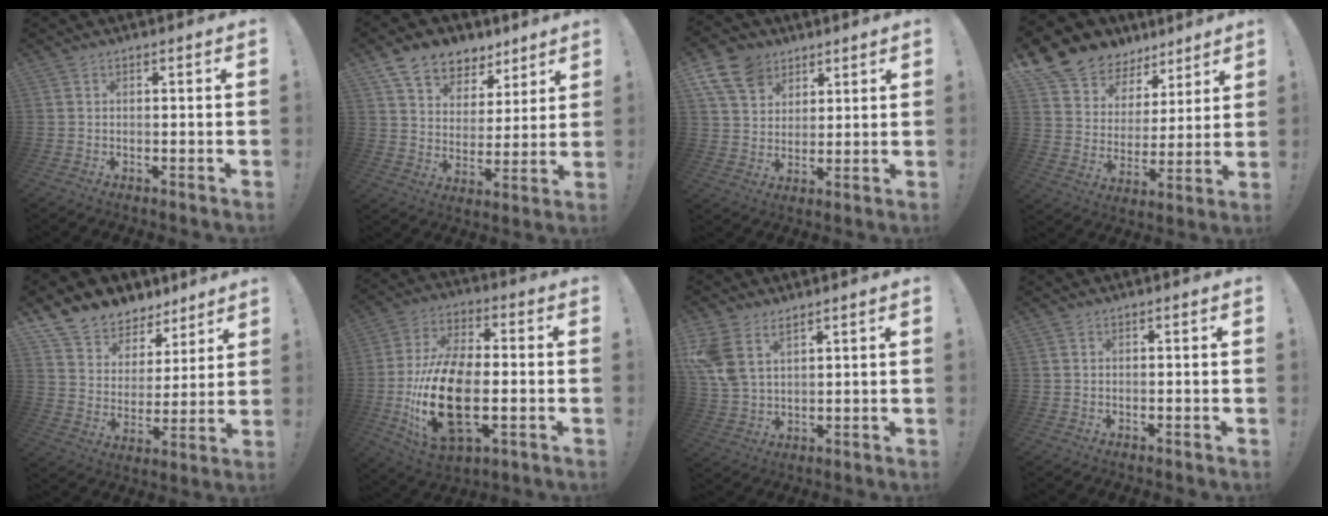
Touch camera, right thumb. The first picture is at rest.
{"total": 11.1, "force": [7.9, 7.1, 3.1], "torque": [-0.062, -0.053, 0.153]}
{"total": 12.0, "force": [7.1, 8.4, 4.7], "torque": [-0.085, -0.035, 0.142]}
{"total": 12.0, "force": [8.6, 8.0, 2.5], "torque": [-0.052, -0.072, 0.170]}
{"total": 10.3, "force": [8.2, 6.2, 1.6], "torque": [-0.045, -0.066, 0.157]}
{"total": 21.7, "force": [-3.9, 11.6, 18.0], "torque": [-0.353, 0.013, -0.058]}
{"total": 9.6, "force": [5.6, 6.0, 5.1], "torque": [-0.113, -0.021, 0.112]}
{"total": 0.0}